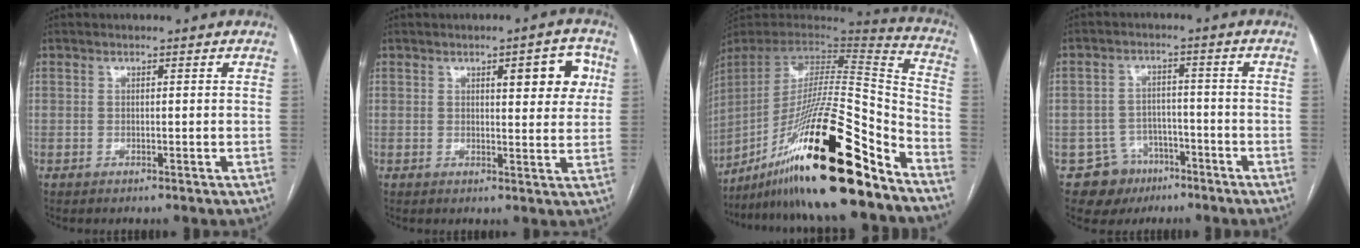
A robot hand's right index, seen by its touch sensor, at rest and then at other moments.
{"total": 6.5, "force": [2.4, 2.0, 5.7], "torque": [-0.064, 0.009, 0.028]}
{"total": 28.8, "force": [-18.9, 2.5, 21.6], "torque": [-0.353, -0.016, -0.327]}
{"total": 7.0, "force": [-4.0, 5.8, 0.2], "torque": [0.005, 0.014, -0.056]}